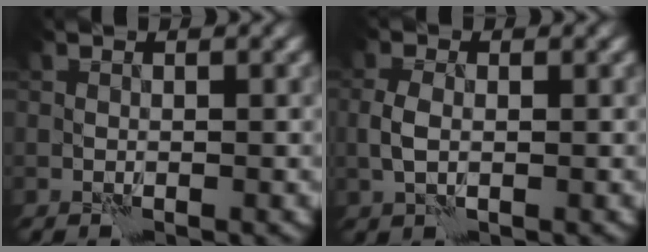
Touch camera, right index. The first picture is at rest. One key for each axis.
{"total": 1.8, "fx": 0.1, "fy": 1.0, "fz": 1.5, "tx": -0.036, "ty": 0.000, "tz": 0.000}